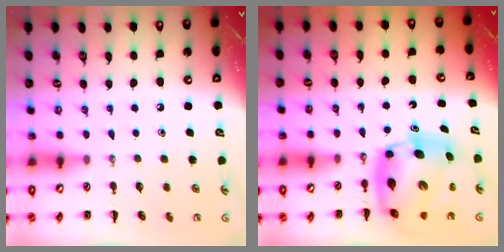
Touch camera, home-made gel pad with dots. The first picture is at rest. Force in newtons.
{"total": 9.7, "press": 9.4, "slide": 2.6}